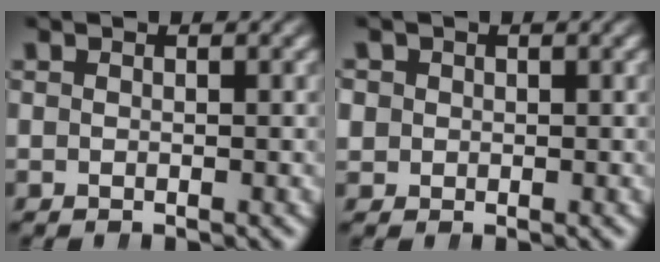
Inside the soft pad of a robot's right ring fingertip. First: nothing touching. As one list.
[{"total": 2.0, "force": [0.1, 1.9, 0.6], "torque": [-0.020, -0.008, 0.010]}]